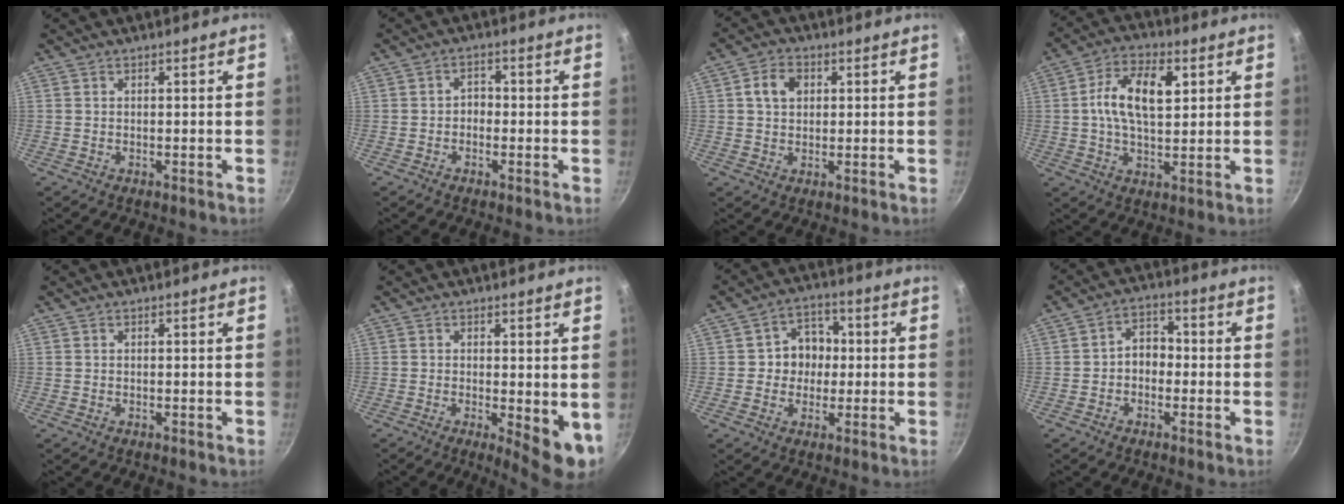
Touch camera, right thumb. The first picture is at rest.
{"total": 2.4, "force": [-0.7, 1.9, 1.3], "torque": [-0.001, 0.014, -0.020]}
{"total": 5.4, "force": [1.3, 4.0, 3.3], "torque": [-0.050, 0.005, 0.021]}
{"total": 12.1, "force": [2.5, 6.3, 9.9], "torque": [-0.170, 0.006, 0.041]}
{"total": 0.0}
{"total": 7.5, "force": [-1.3, 2.4, 6.9], "torque": [-0.090, -0.018, -0.014]}
{"total": 7.6, "force": [0.1, 6.5, 4.0], "torque": [-0.017, 0.016, -0.008]}
{"total": 5.3, "force": [-0.9, 4.0, 3.4], "torque": [-0.028, 0.025, -0.028]}